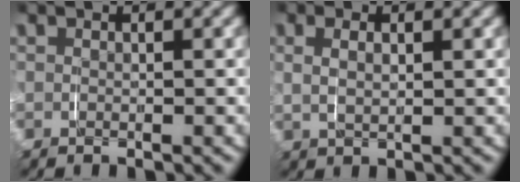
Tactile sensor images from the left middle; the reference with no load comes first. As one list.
[{"total": 2.2, "force": [0.8, 1.1, 1.7], "torque": [-0.038, -0.001, 0.019]}]